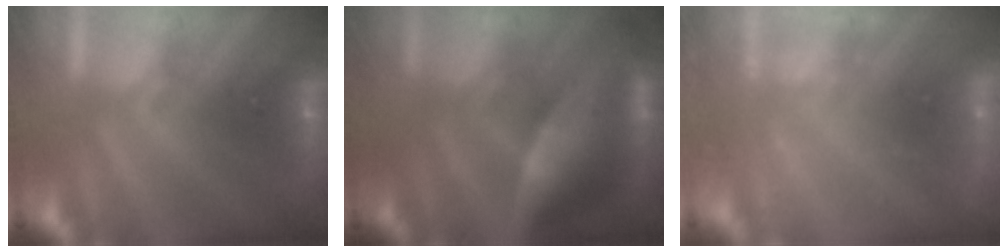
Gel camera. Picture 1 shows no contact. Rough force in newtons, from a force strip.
{"total": 9.0}
{"total": 2.4}